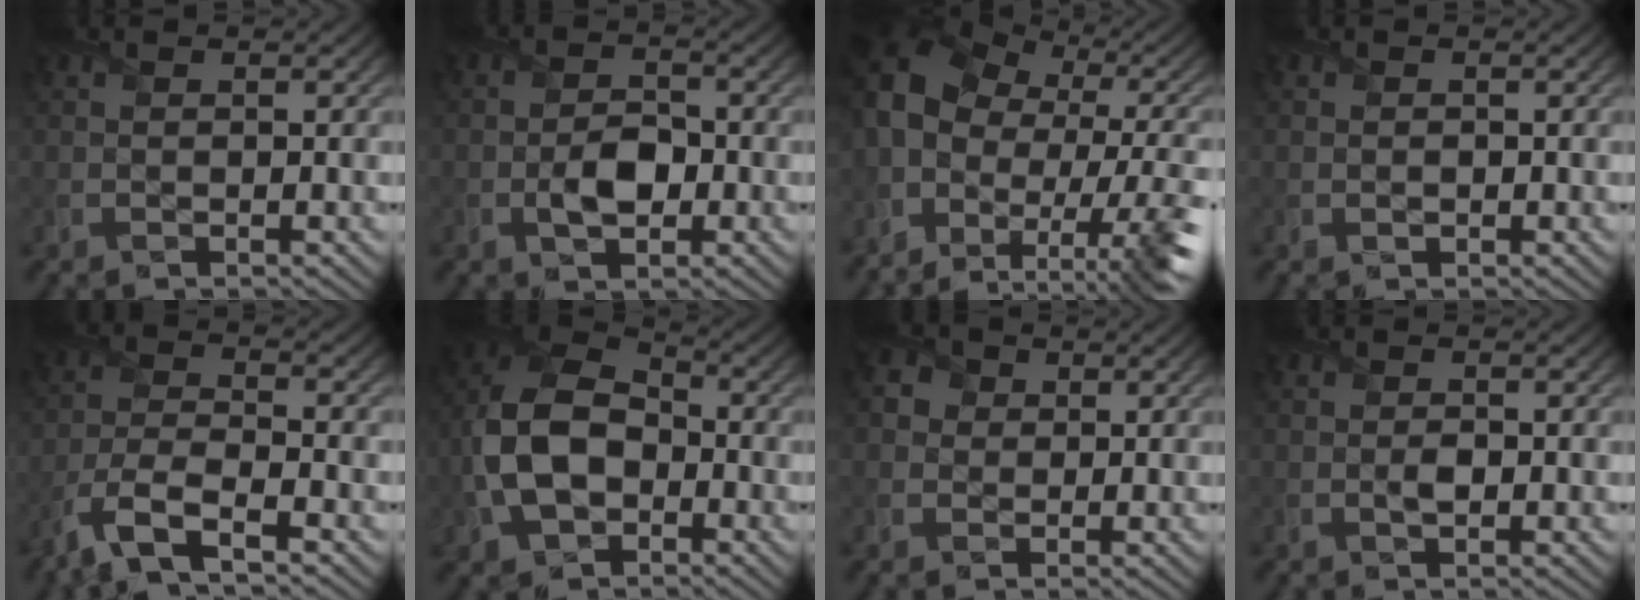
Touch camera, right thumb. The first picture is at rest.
{"total": 3.7, "force": [-0.9, 2.1, 2.8], "torque": [-0.059, 0.003, -0.019]}
{"total": 16.4, "force": [-2.2, 11.4, 11.6], "torque": [-0.252, -0.033, 0.007]}
{"total": 0.0}
{"total": 7.5, "force": [-5.2, 2.0, 5.1], "torque": [-0.116, -0.004, -0.117]}
{"total": 12.8, "force": [-2.6, 8.7, 9.1], "torque": [-0.225, -0.012, -0.058]}
{"total": 2.6, "force": [0.5, 2.4, 0.9], "torque": [-0.023, 0.007, 0.003]}
{"total": 1.1, "force": [-0.1, 0.4, 1.0], "torque": [-0.020, 0.003, -0.003]}